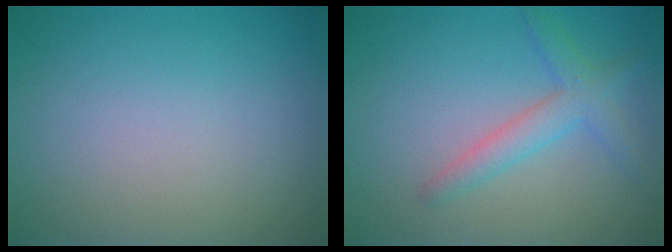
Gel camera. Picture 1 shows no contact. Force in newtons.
{"total": 2.9, "press": 2.9, "slide": 0.1}